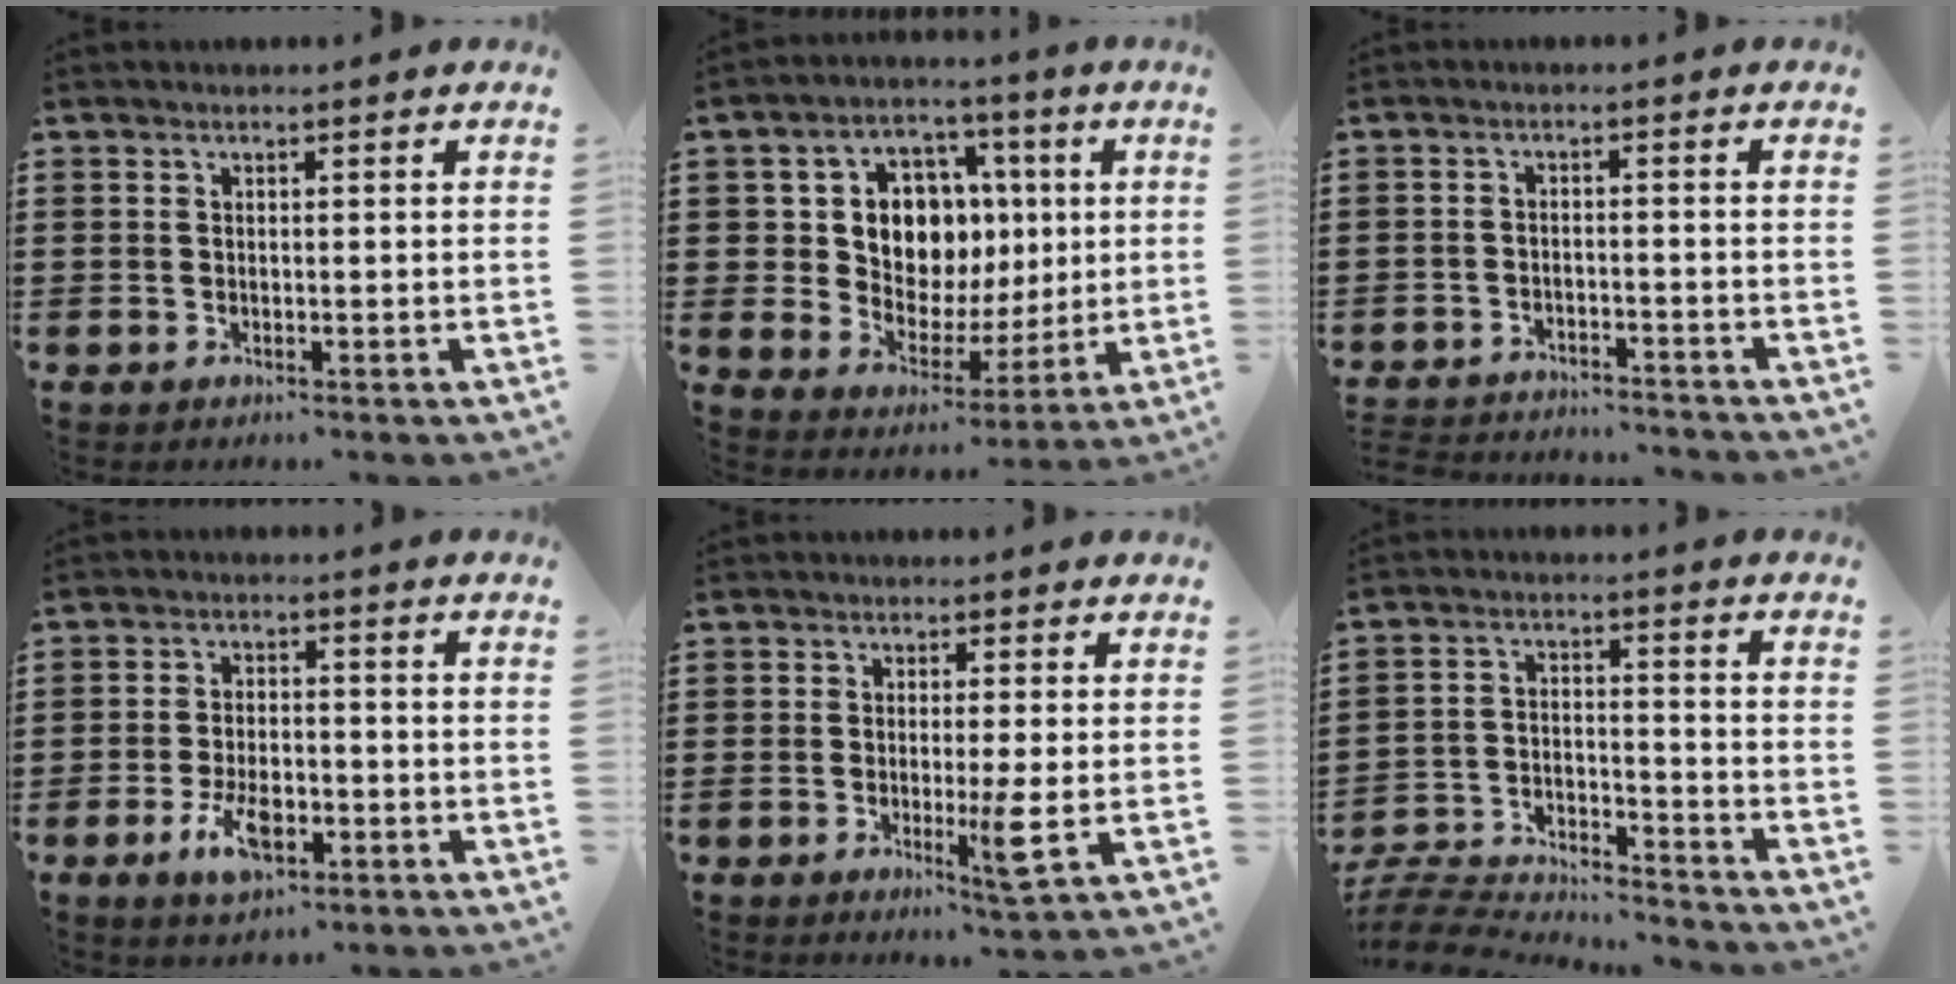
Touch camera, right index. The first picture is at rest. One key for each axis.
{"total": 9.9, "fx": 2.3, "fy": 8.1, "fz": 5.1, "tx": -0.111, "ty": 0.009, "tz": 0.047}
{"total": 2.9, "fx": -2.9, "fy": 0.3, "fz": -0.1, "tx": -0.005, "ty": 0.000, "tz": -0.062}
{"total": 6.4, "fx": -2.7, "fy": 2.9, "fz": 5.0, "tx": -0.098, "ty": -0.004, "tz": -0.053}
{"total": 5.4, "fx": -1.1, "fy": 0.4, "fz": 5.3, "tx": -0.096, "ty": -0.016, "tz": -0.019}
{"total": 6.3, "fx": -6.1, "fy": 0.8, "fz": 0.8, "tx": -0.037, "ty": -0.002, "tz": -0.130}